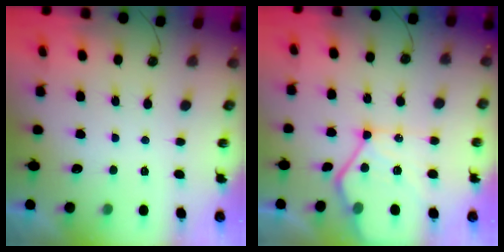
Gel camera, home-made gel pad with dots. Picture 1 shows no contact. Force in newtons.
{"total": 15.5, "press": 15.4, "slide": 1.4}